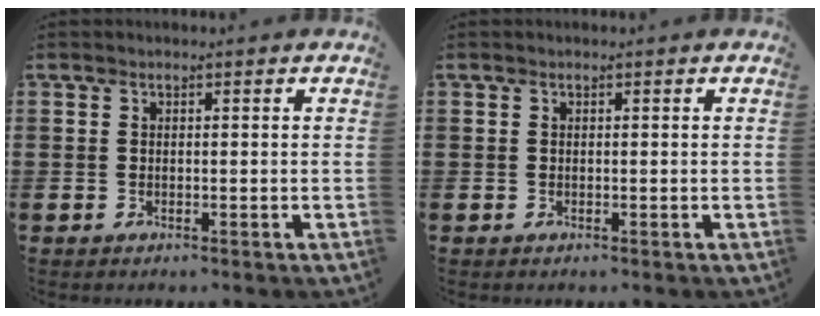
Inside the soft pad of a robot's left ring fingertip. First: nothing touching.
{"total": 0.0}